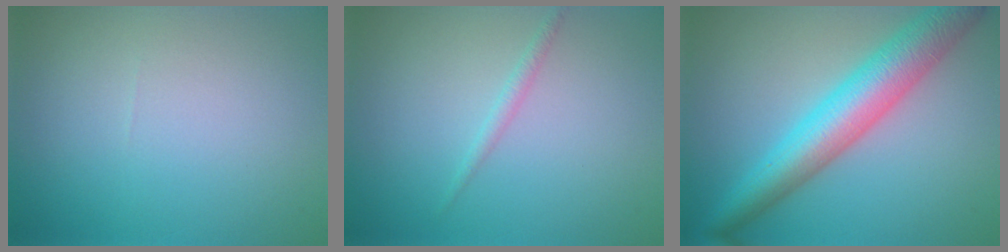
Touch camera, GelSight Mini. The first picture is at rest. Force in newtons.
{"total": 0.9, "press": 0.9, "slide": 0.0}
{"total": 7.1, "press": 7.1, "slide": 0.1}